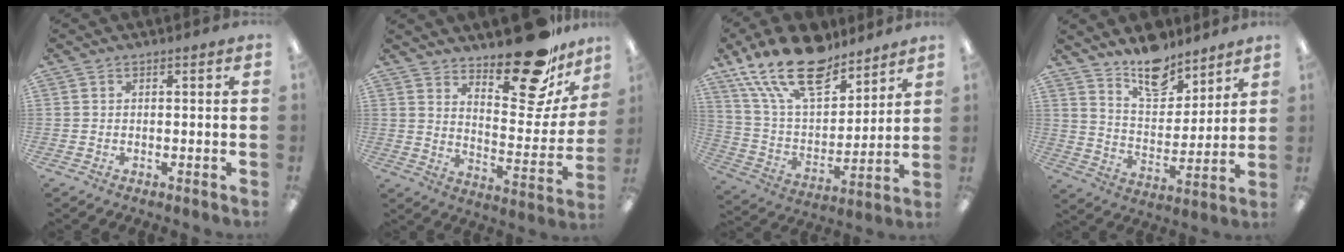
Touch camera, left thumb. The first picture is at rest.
{"total": 21.5, "force": [16.8, 7.1, 11.2], "torque": [-0.145, -0.130, 0.279]}
{"total": 20.6, "force": [15.0, 9.1, 10.8], "torque": [-0.211, -0.084, 0.268]}
{"total": 12.7, "force": [10.8, 5.4, 4.0], "torque": [-0.060, -0.076, 0.201]}